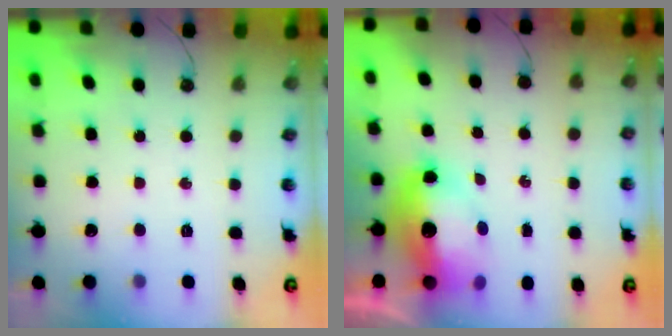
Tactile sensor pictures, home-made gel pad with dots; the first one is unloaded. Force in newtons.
{"total": 12.3, "press": 12.2, "slide": 1.3}